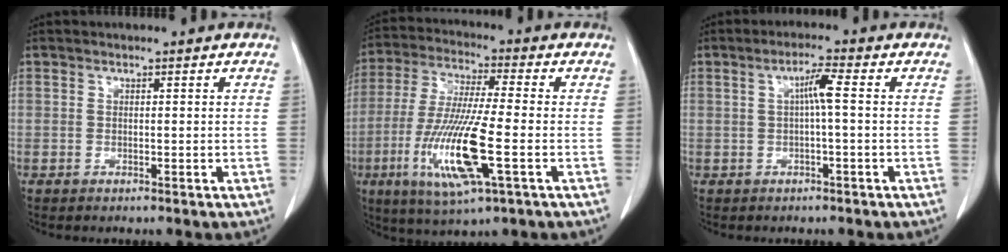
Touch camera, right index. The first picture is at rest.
{"total": 14.9, "force": [-4.3, 1.3, 14.2], "torque": [-0.293, -0.022, -0.079]}
{"total": 3.3, "force": [0.3, 0.0, 3.3], "torque": [-0.060, 0.010, 0.007]}